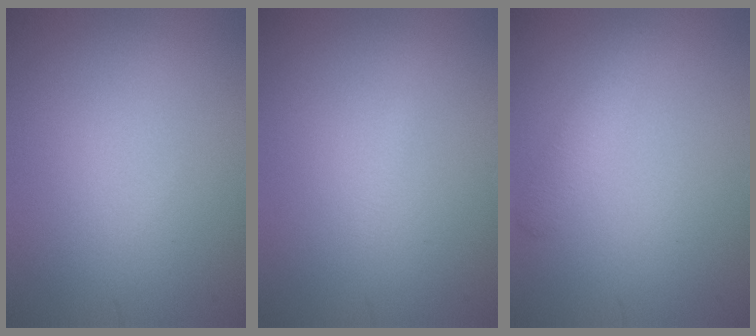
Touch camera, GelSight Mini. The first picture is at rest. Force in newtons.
{"total": 0.5, "press": 0.5, "slide": 0.1}
{"total": 1.9, "press": 1.9, "slide": 0.0}